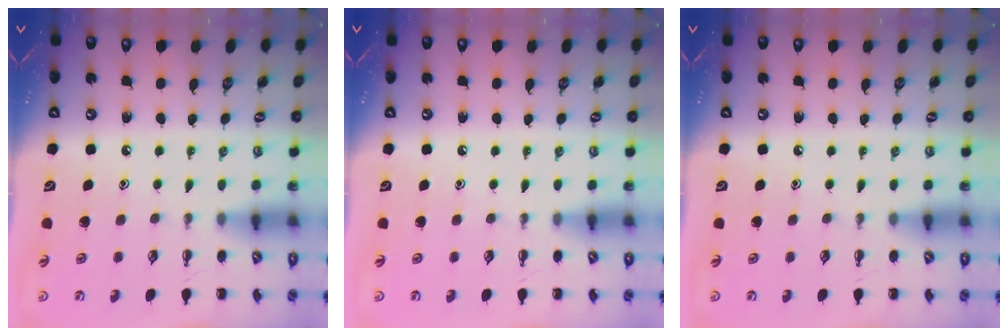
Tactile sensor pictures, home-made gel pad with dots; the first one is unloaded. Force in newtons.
{"total": 0.0}
{"total": 0.0}